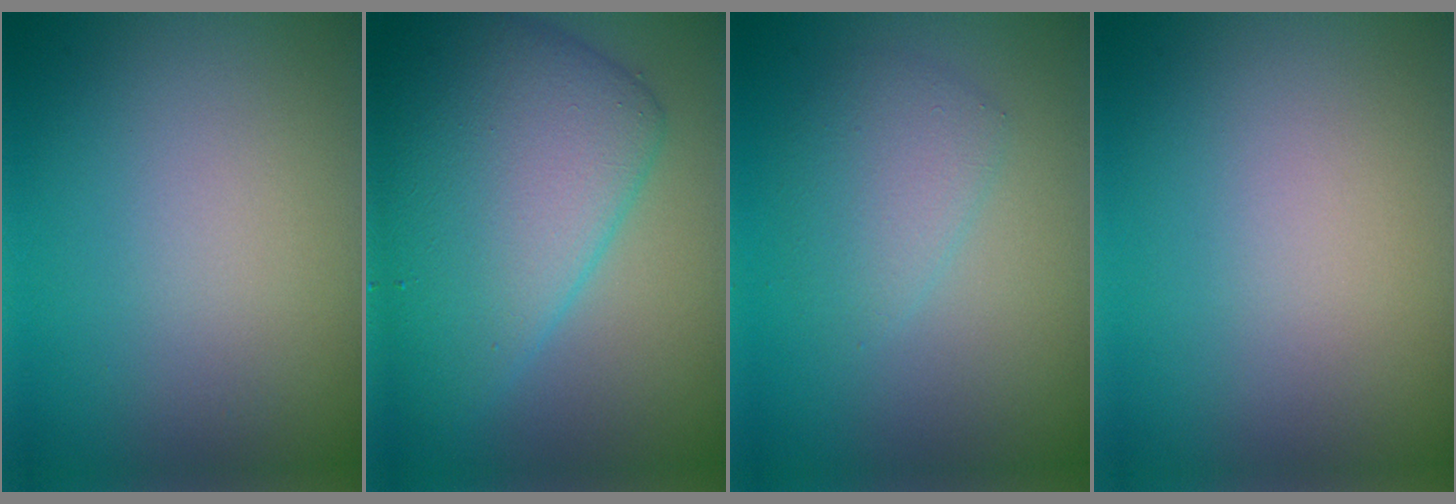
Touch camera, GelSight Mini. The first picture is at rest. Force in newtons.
{"total": 9.4, "press": 9.4, "slide": 0.1}
{"total": 2.4, "press": 2.4, "slide": 0.1}
{"total": 0.0}